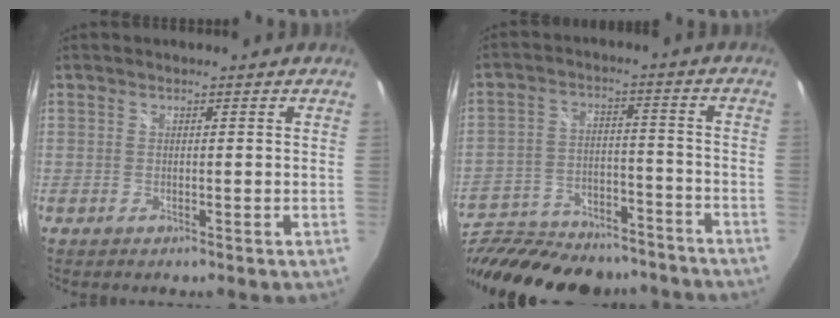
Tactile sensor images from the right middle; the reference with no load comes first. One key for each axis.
{"total": 29.0, "fx": -24.0, "fy": 10.8, "fz": 12.1, "tx": -0.254, "ty": 0.000, "tz": -0.342}